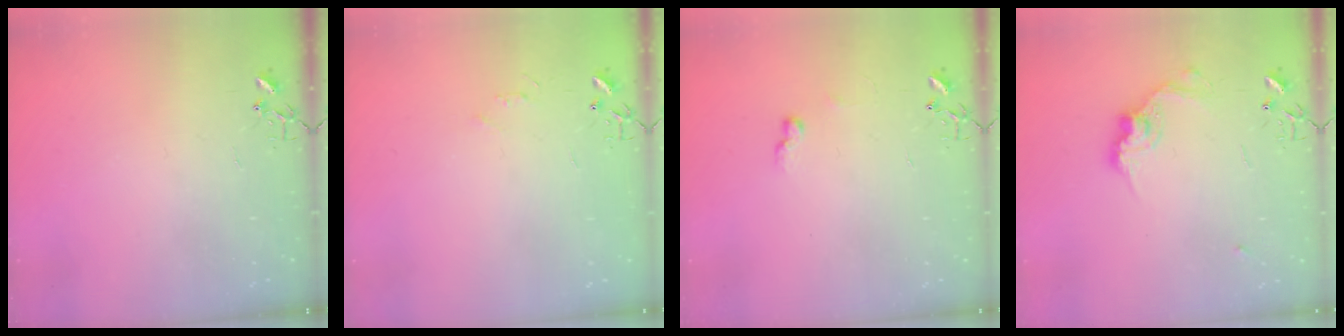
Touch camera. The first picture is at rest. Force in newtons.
{"total": 3.5, "press": 3.4, "slide": 0.4}
{"total": 5.9, "press": 5.9, "slide": 0.8}
{"total": 11.8, "press": 11.8, "slide": 0.6}